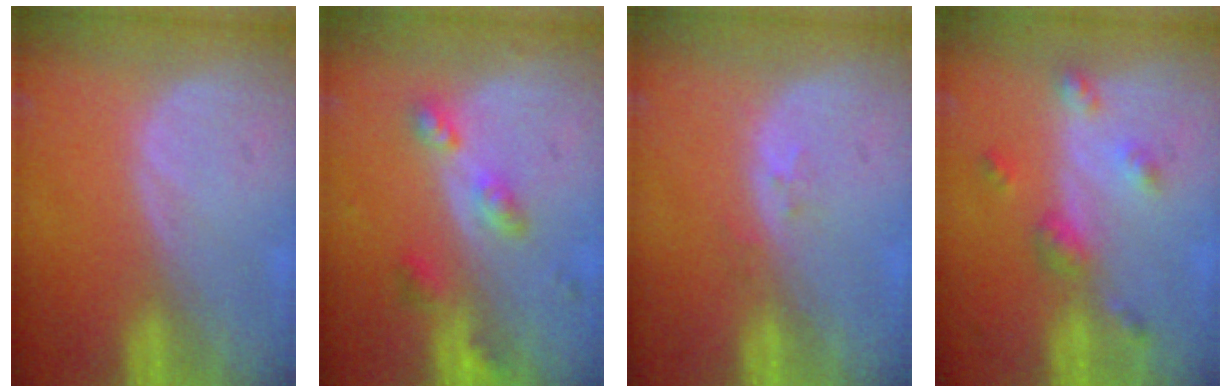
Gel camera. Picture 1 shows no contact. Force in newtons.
{"total": 5.2, "press": 4.8, "slide": 2.0}
{"total": 1.6, "press": 1.2, "slide": 1.0}
{"total": 5.0, "press": 4.4, "slide": 2.3}